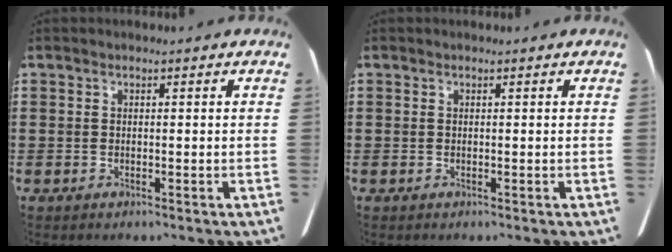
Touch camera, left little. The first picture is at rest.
{"total": 0.0}